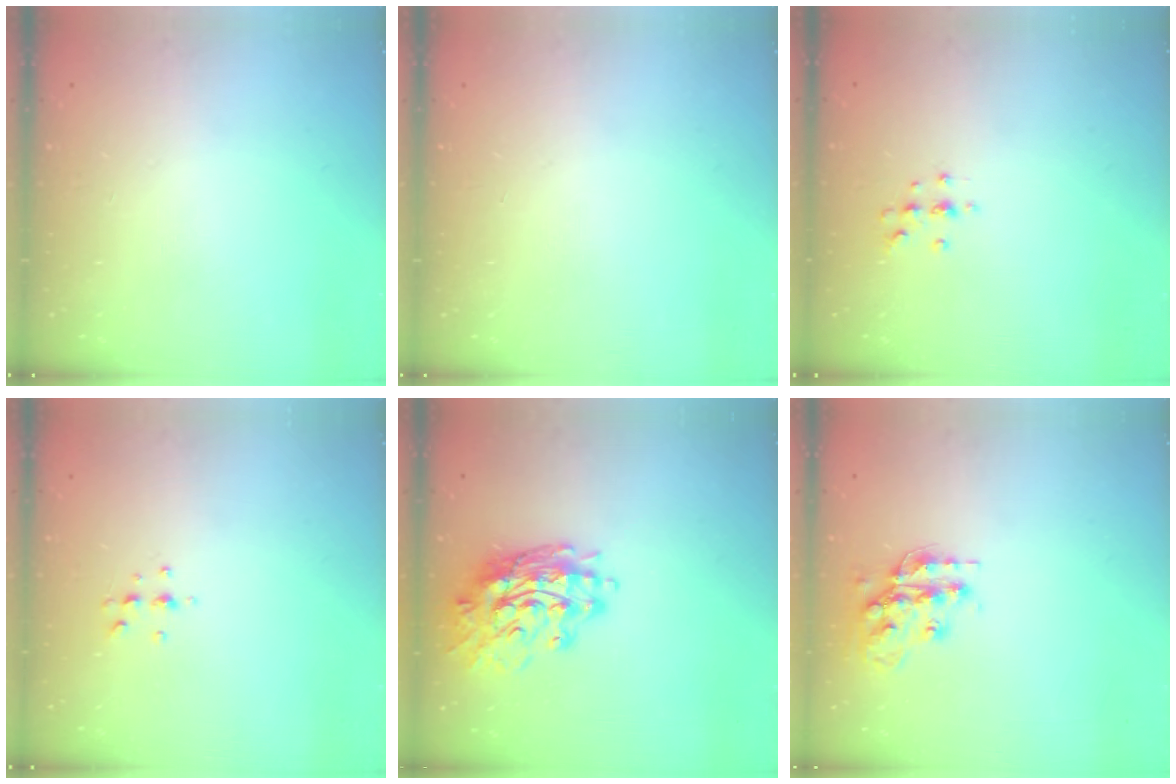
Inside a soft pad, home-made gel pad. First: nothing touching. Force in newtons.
{"total": 0.0}
{"total": 4.1, "press": 4.1, "slide": 0.4}
{"total": 5.0, "press": 4.9, "slide": 0.9}
{"total": 16.9, "press": 16.8, "slide": 1.2}
{"total": 15.4, "press": 15.4, "slide": 1.0}